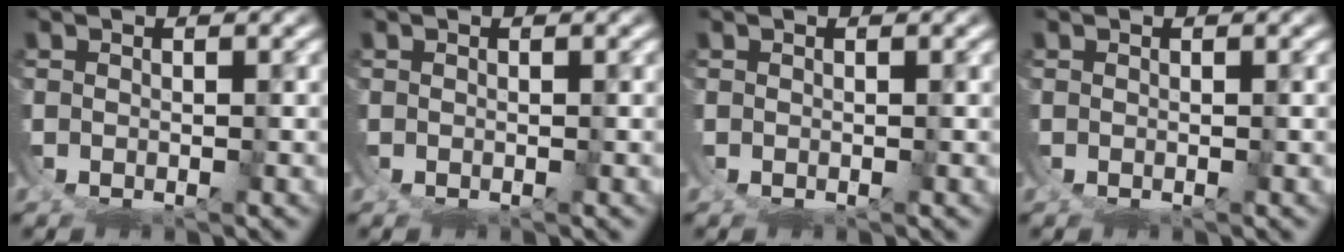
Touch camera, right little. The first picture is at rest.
{"total": 0.0}
{"total": 0.0}
{"total": 0.0}